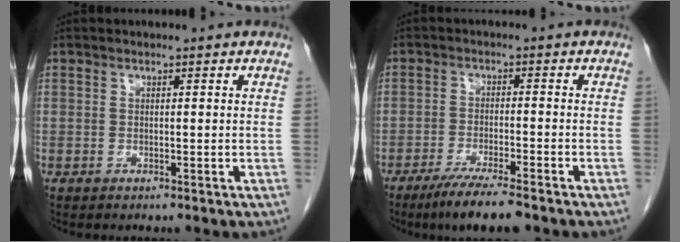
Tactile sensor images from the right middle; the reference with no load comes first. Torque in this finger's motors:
{"motor_torque": [1.16, -0.97, 0.39, 0.11]}